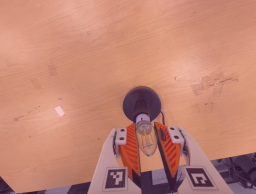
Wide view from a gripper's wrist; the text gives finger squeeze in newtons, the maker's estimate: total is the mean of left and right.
{"total": 12.7, "left": 12.2, "right": 13.2}